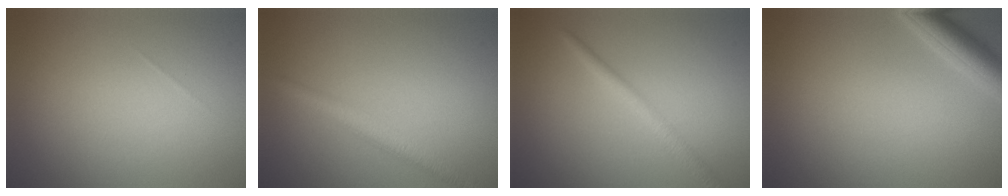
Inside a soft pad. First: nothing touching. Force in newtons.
{"total": 2.8, "press": 2.8, "slide": 0.1}
{"total": 2.2, "press": 2.2, "slide": 0.0}
{"total": 3.3, "press": 3.3, "slide": 0.2}